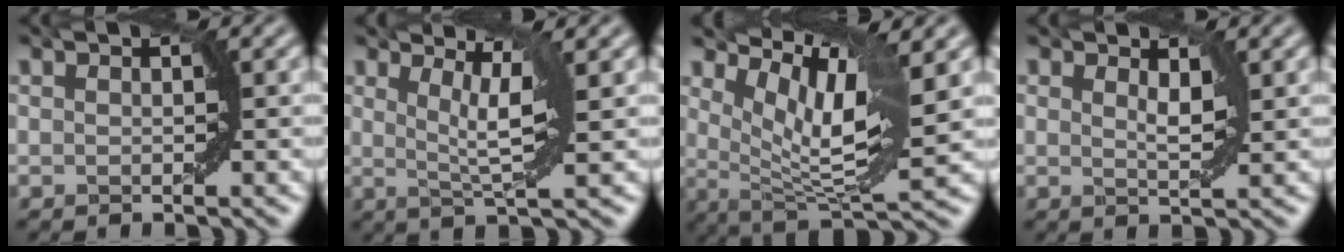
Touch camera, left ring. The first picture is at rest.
{"total": 3.5, "force": [0.7, 0.5, 3.4], "torque": [-0.065, 0.000, 0.021]}
{"total": 7.5, "force": [4.0, 1.7, 6.1], "torque": [-0.111, 0.009, 0.082]}
{"total": 1.2, "force": [0.5, 0.3, 1.0], "torque": [-0.021, 0.001, 0.015]}